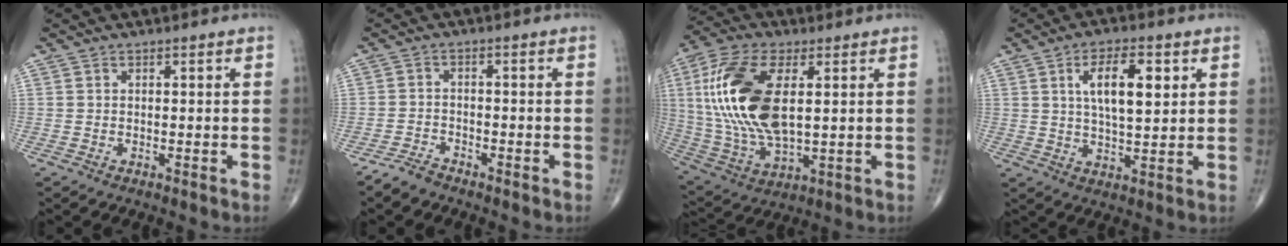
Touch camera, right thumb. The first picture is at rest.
{"total": 3.0, "force": [-2.7, 1.0, 0.8], "torque": [-0.021, 0.008, -0.054]}
{"total": 20.4, "force": [3.5, 9.6, 17.6], "torque": [-0.376, -0.011, 0.068]}
{"total": 9.7, "force": [3.1, 3.7, 8.4], "torque": [-0.127, -0.010, 0.053]}